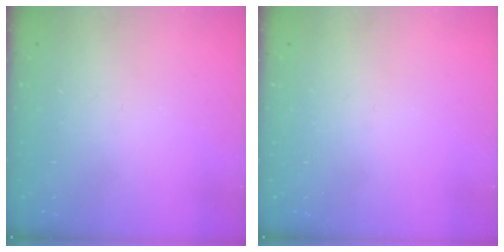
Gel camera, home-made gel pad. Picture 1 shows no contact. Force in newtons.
{"total": 0.0}